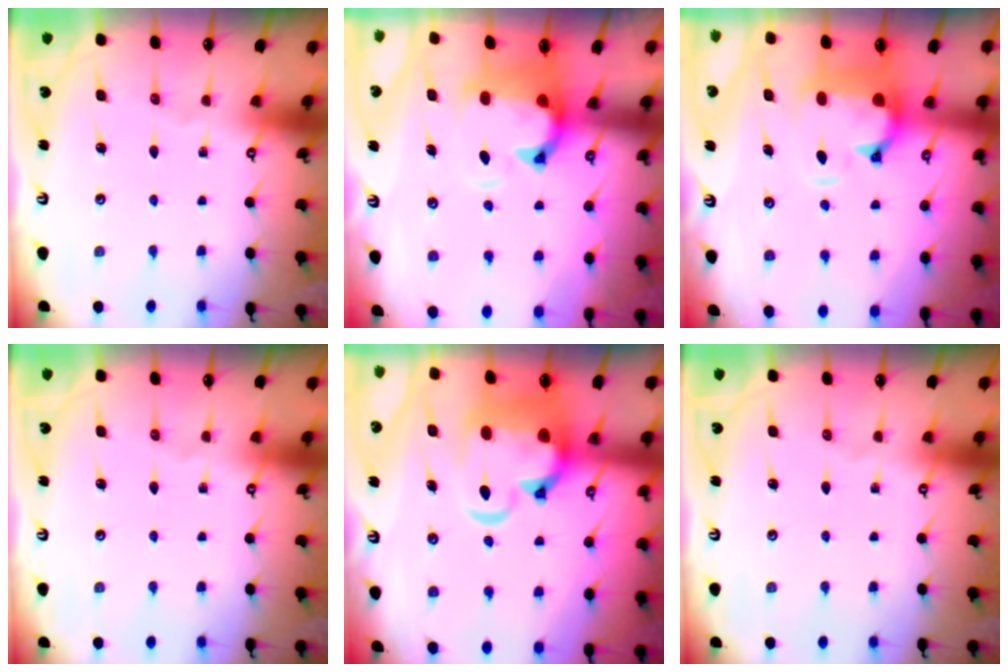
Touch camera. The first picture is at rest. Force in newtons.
{"total": 3.1, "press": 2.8, "slide": 1.3}
{"total": 2.6, "press": 2.1, "slide": 1.5}
{"total": 0.0}
{"total": 9.3, "press": 9.0, "slide": 2.4}
{"total": 0.0}